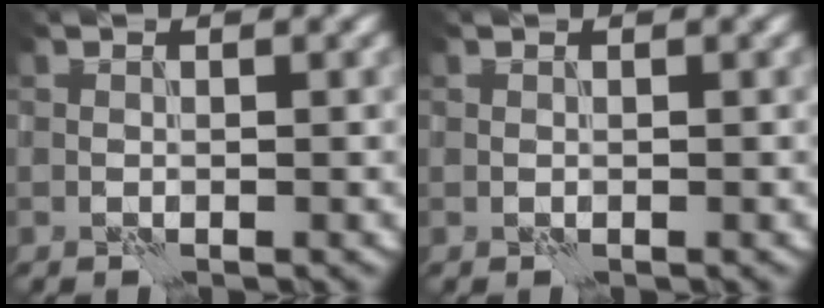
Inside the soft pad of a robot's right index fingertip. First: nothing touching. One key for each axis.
{"total": 0.0}